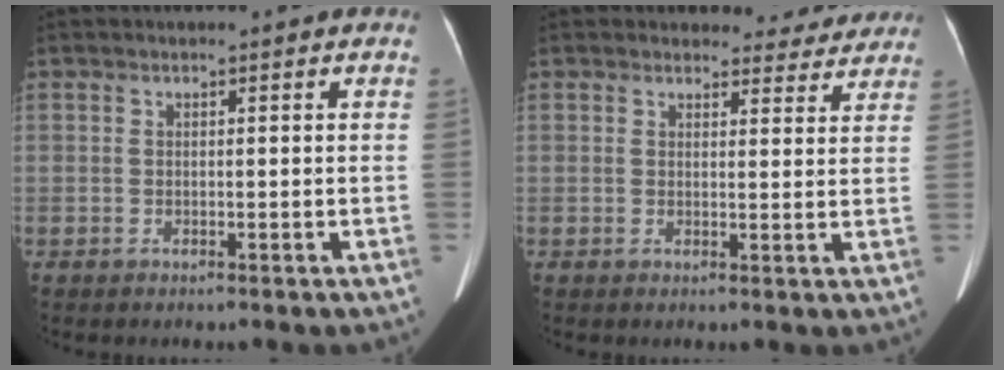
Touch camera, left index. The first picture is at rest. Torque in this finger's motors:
{"motor_torque": [1.04, -1.10, 0.33, 0.03]}